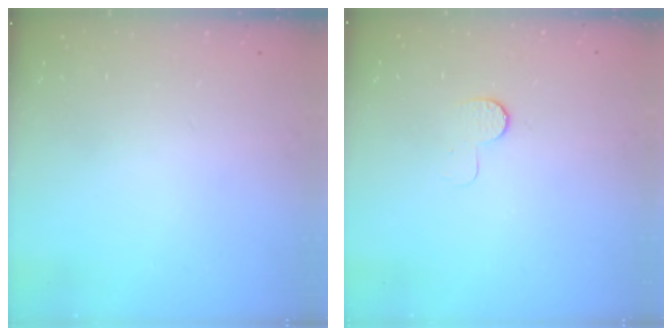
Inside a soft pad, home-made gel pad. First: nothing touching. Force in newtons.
{"total": 5.7, "press": 5.6, "slide": 0.6}